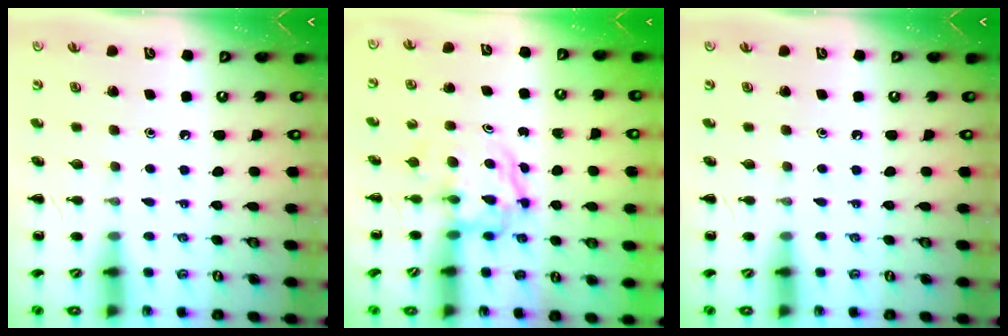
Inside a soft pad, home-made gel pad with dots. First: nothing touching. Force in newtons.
{"total": 3.8, "press": 3.7, "slide": 0.5}
{"total": 0.0}